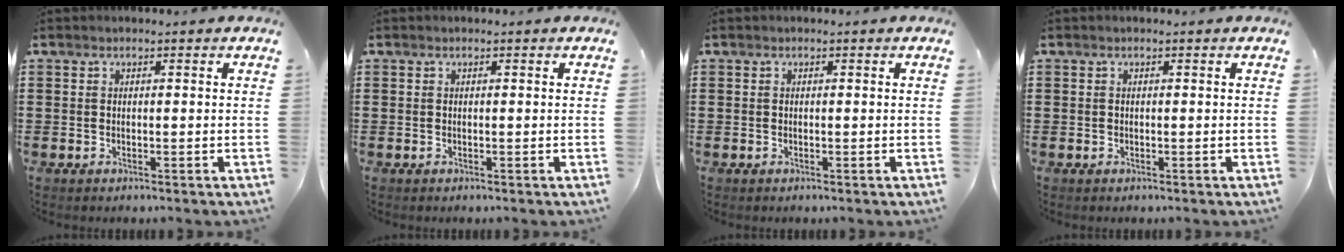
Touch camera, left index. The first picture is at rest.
{"total": 0.0}
{"total": 0.0}
{"total": 0.0}